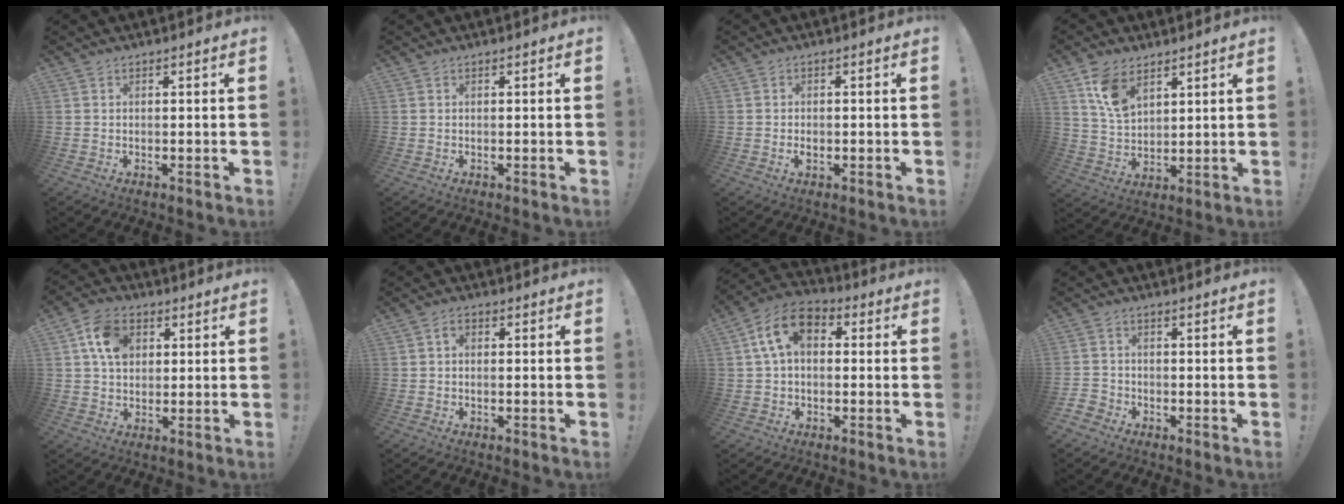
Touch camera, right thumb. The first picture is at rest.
{"total": 0.0}
{"total": 1.5, "force": [-0.8, 0.7, 1.0], "torque": [-0.012, 0.001, -0.016]}
{"total": 10.1, "force": [6.0, 6.0, 5.5], "torque": [-0.100, -0.019, 0.117]}
{"total": 10.8, "force": [3.4, 8.2, 6.2], "torque": [-0.107, 0.010, 0.069]}
{"total": 1.9, "force": [-0.6, 1.2, 1.4], "torque": [-0.028, 0.008, -0.010]}
{"total": 10.8, "force": [2.6, 6.9, 7.9], "torque": [-0.146, 0.013, 0.052]}
{"total": 3.0, "force": [-2.0, 2.1, 0.7], "torque": [-0.014, 0.007, -0.038]}